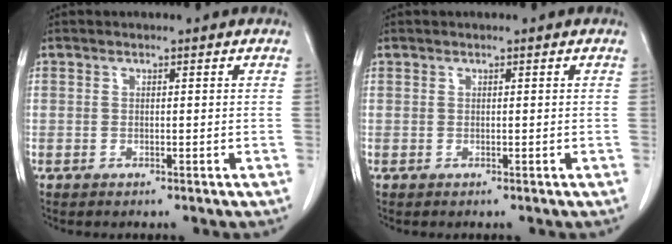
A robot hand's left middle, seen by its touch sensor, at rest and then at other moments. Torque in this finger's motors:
{"motor_torque": [0.68, -0.70, 0.02, 0.00]}